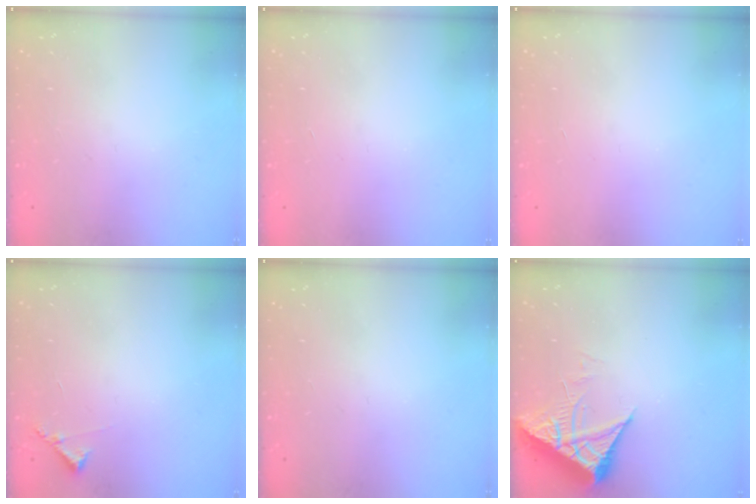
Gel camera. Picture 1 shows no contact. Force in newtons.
{"total": 1.7, "press": 1.7, "slide": 0.1}
{"total": 1.7, "press": 1.7, "slide": 0.1}
{"total": 6.4, "press": 6.4, "slide": 0.5}
{"total": 0.0}
{"total": 6.6, "press": 6.6, "slide": 0.8}